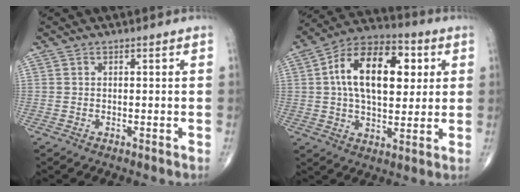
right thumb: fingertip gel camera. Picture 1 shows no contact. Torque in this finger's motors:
{"motor_torque": [-0.24, 1.07, 1.05, 0.81, 0.29]}